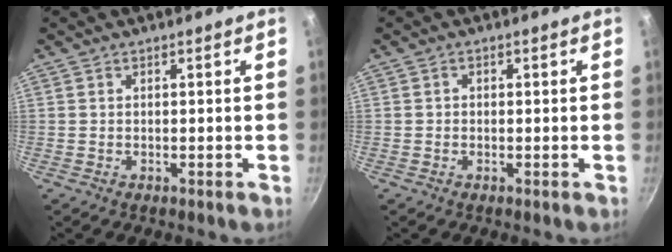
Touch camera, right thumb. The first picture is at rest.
{"total": 0.7, "force": [0.0, 0.7, 0.3], "torque": [0.000, 0.002, -0.004]}